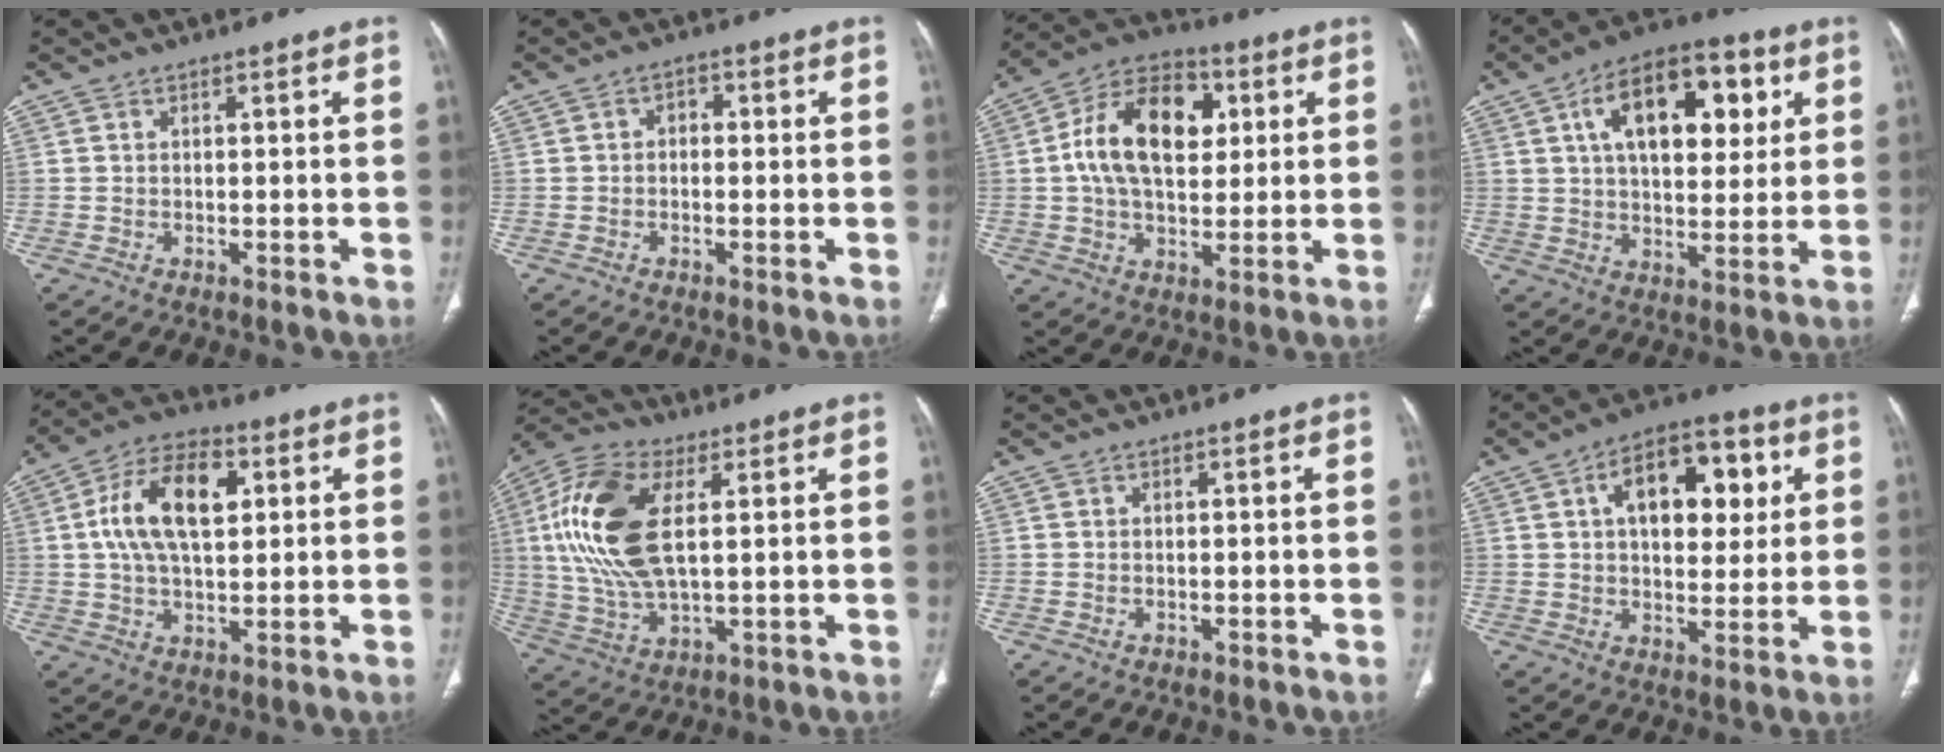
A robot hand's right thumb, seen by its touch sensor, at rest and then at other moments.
{"total": 2.0, "force": [-0.1, 1.5, 1.3], "torque": [-0.004, 0.010, -0.011]}
{"total": 17.0, "force": [3.3, 10.5, 13.0], "torque": [-0.200, 0.012, 0.049]}
{"total": 18.7, "force": [6.2, 10.2, 14.4], "torque": [-0.181, 0.003, 0.094]}
{"total": 14.1, "force": [3.2, 7.6, 11.4], "torque": [-0.203, 0.011, 0.053]}
{"total": 17.9, "force": [3.8, 8.8, 15.1], "torque": [-0.319, 0.004, 0.070]}
{"total": 0.0}
{"total": 15.3, "force": [4.4, 8.8, 11.8], "torque": [-0.131, 0.007, 0.065]}